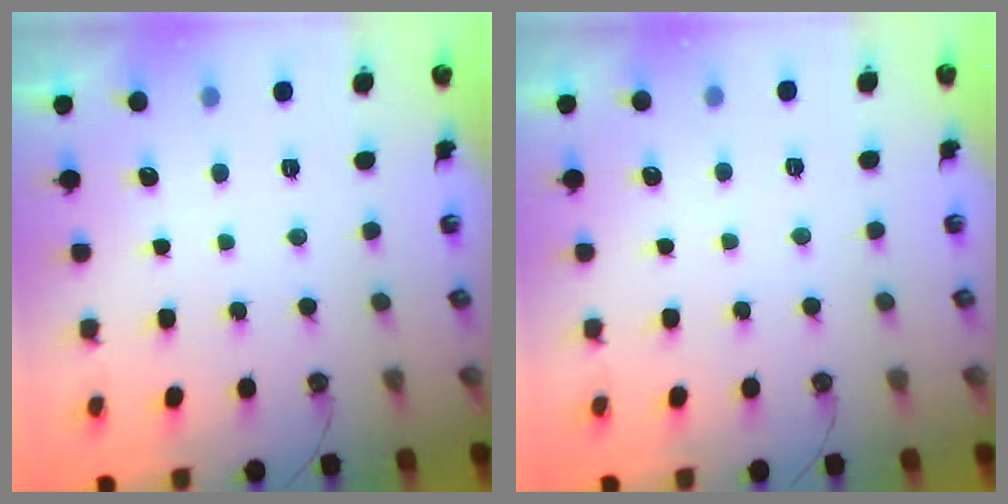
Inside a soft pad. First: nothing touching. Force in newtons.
{"total": 3.0, "press": 2.9, "slide": 0.5}